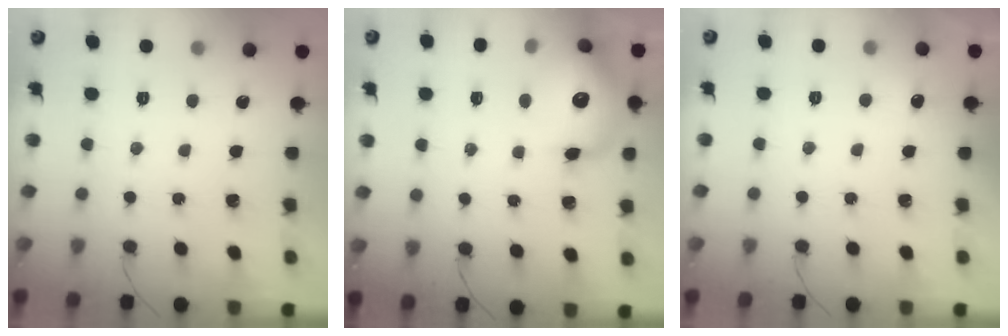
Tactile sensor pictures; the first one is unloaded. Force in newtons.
{"total": 15.7, "press": 15.4, "slide": 3.4}
{"total": 10.2, "press": 2.6, "slide": 9.8}